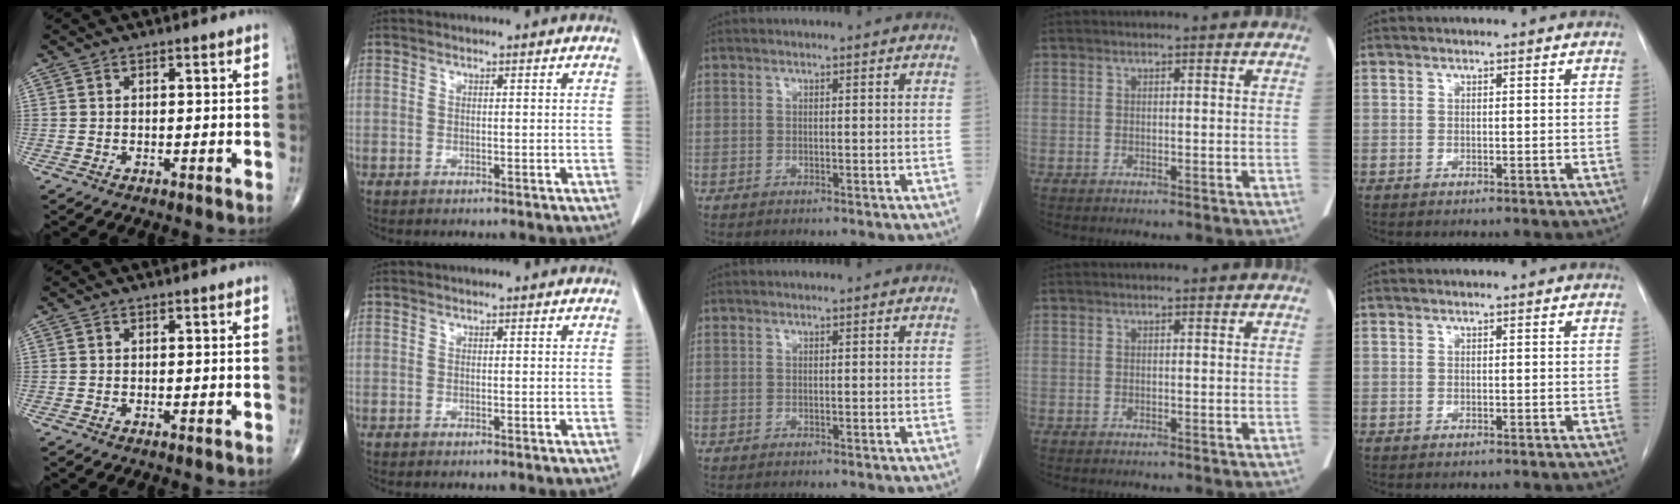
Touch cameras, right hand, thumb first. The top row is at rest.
{}